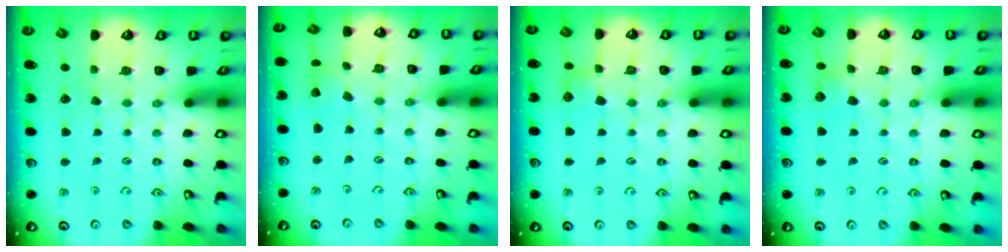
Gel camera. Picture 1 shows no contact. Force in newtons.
{"total": 2.0, "press": 2.0, "slide": 0.1}
{"total": 4.9, "press": 4.8, "slide": 0.6}
{"total": 4.2, "press": 4.2, "slide": 0.4}